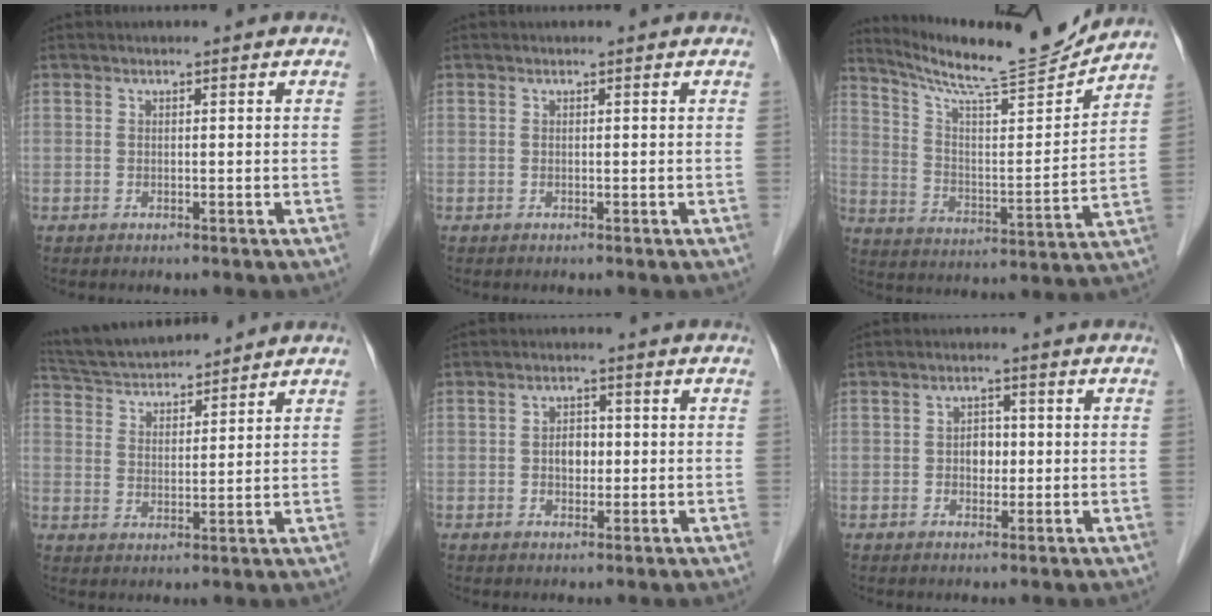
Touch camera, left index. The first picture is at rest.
{"total": 0.0}
{"total": 16.7, "force": [15.8, -0.6, 5.5], "torque": [-0.104, -0.031, 0.253]}
{"total": 13.0, "force": [12.2, 2.1, 4.0], "torque": [-0.078, 0.032, 0.211]}
{"total": 2.8, "force": [-0.1, 2.0, 2.0], "torque": [-0.033, 0.008, 0.000]}
{"total": 2.6, "force": [-0.1, 2.0, 1.7], "torque": [-0.025, 0.007, -0.001]}